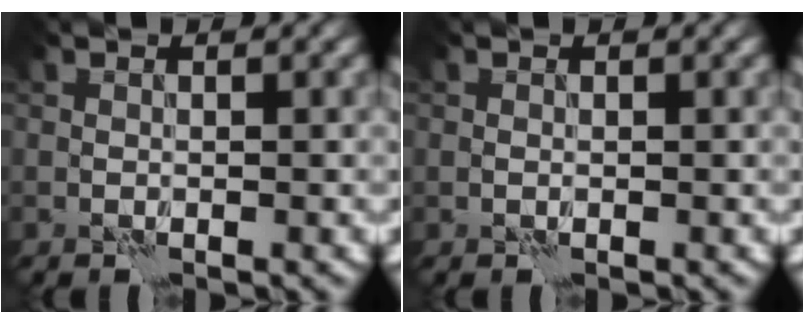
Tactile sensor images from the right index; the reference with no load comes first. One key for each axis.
{"total": 0.0}